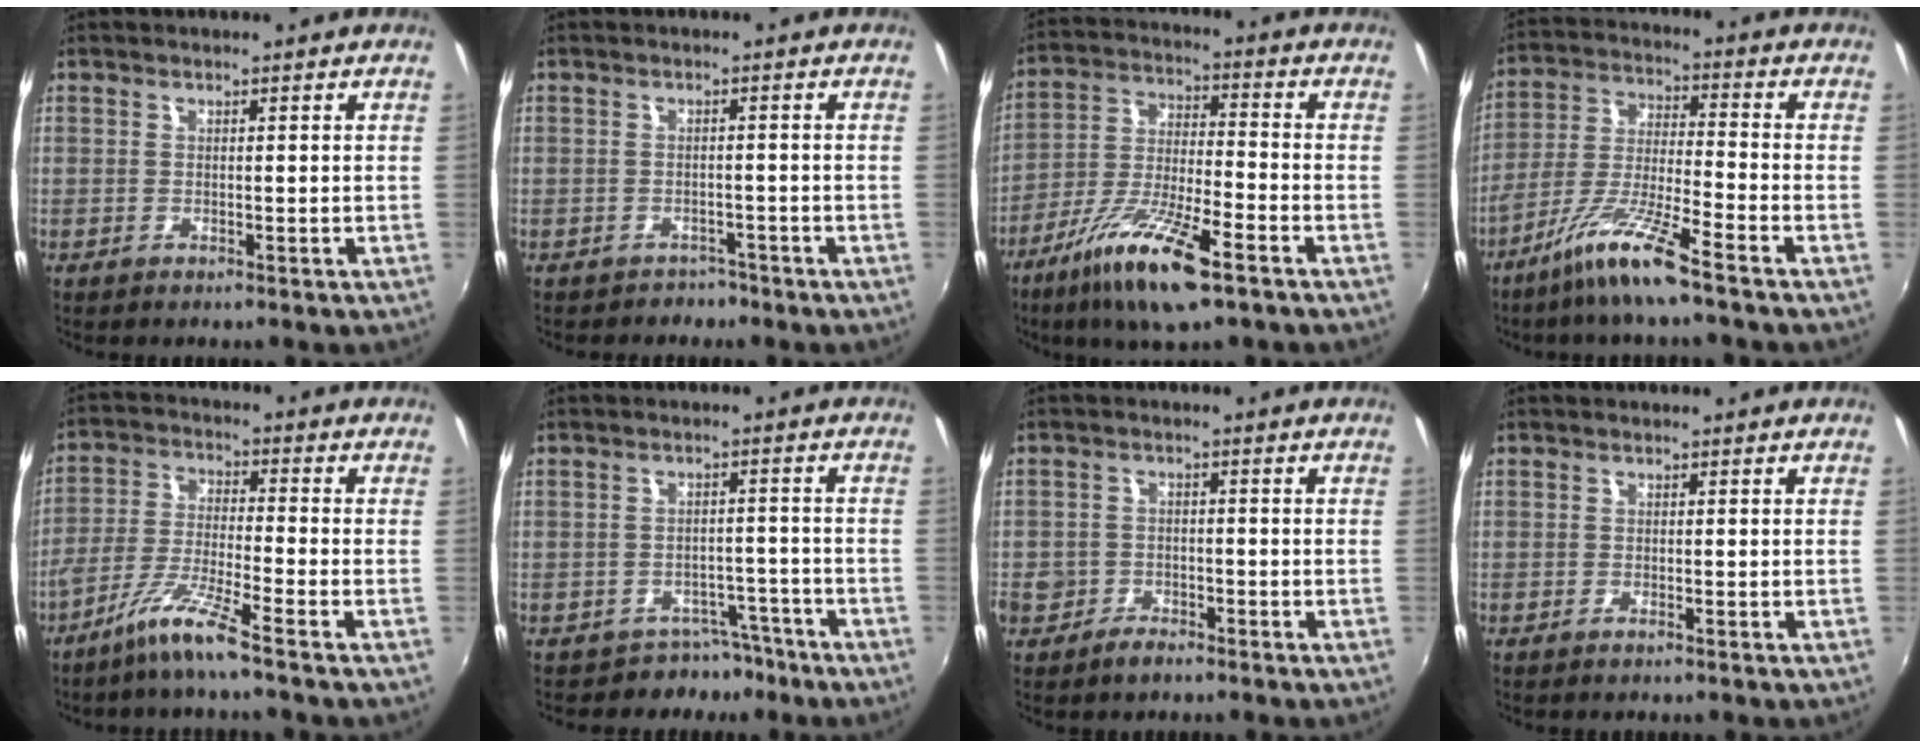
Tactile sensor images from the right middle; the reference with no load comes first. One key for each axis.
{"total": 3.1, "fx": -2.6, "fy": 1.8, "fz": 0.1, "tx": -0.008, "ty": -0.004, "tz": -0.037}
{"total": 14.4, "fx": -8.9, "fy": 2.9, "fz": 11.0, "tx": -0.225, "ty": -0.028, "tz": -0.167}
{"total": 10.6, "fx": -7.3, "fy": -0.1, "fz": 7.7, "tx": -0.161, "ty": -0.007, "tz": -0.137}
{"total": 7.7, "fx": -5.5, "fy": -0.6, "fz": 5.4, "tx": -0.115, "ty": -0.003, "tz": -0.107}
{"total": 5.4, "fx": -4.2, "fy": 3.3, "fz": 0.0, "tx": 0.002, "ty": 0.026, "tz": -0.057}
{"total": 5.4, "fx": -3.4, "fy": 3.8, "fz": 2.0, "tx": -0.062, "ty": -0.001, "tz": -0.062}
{"total": 0.5, "fx": -0.4, "fy": -0.1, "fz": 0.4, "tx": -0.005, "ty": 0.000, "tz": -0.008}